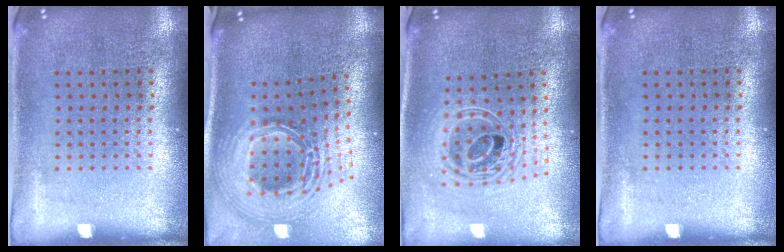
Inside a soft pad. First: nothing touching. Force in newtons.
{"total": 2.9, "press": 2.0, "slide": 2.1}
{"total": 2.2, "press": 1.7, "slide": 1.4}
{"total": 0.0}